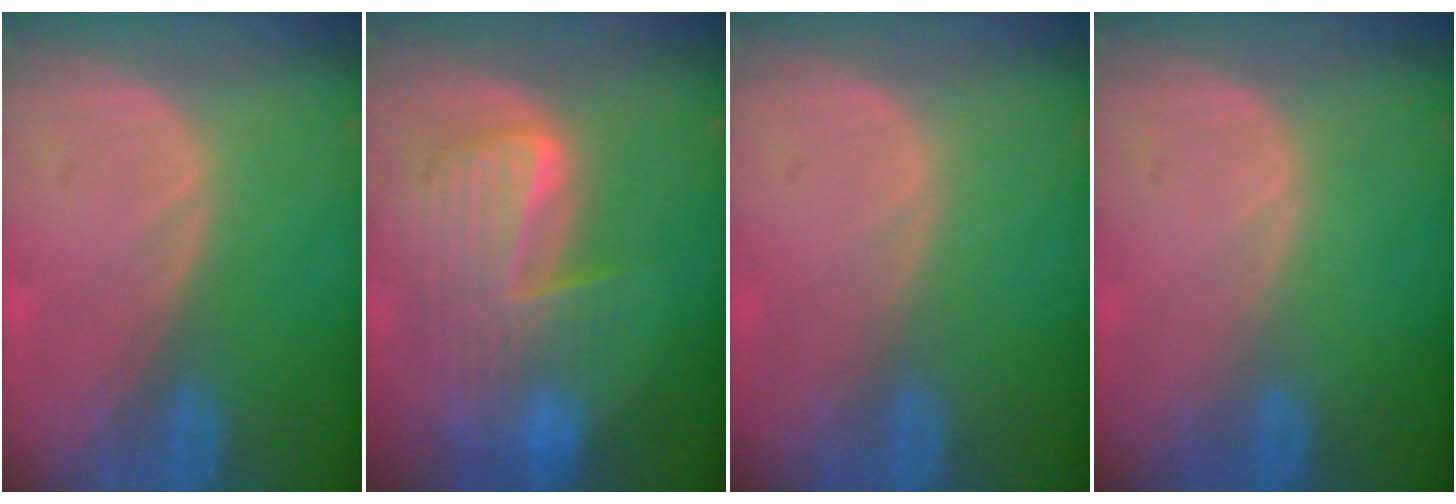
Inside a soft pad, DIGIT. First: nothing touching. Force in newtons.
{"total": 9.9, "press": 8.4, "slide": 5.1}
{"total": 0.0}
{"total": 0.0}